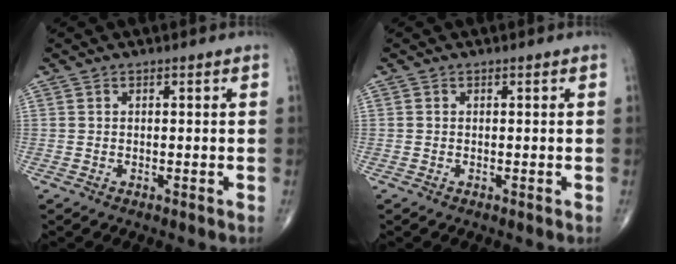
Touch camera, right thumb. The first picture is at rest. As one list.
[{"total": 0.0}]